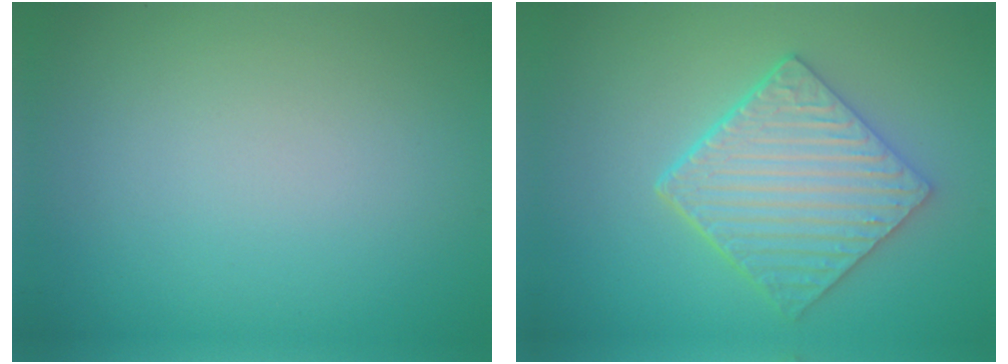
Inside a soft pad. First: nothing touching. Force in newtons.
{"total": 5.6, "press": 4.5, "slide": 3.4}